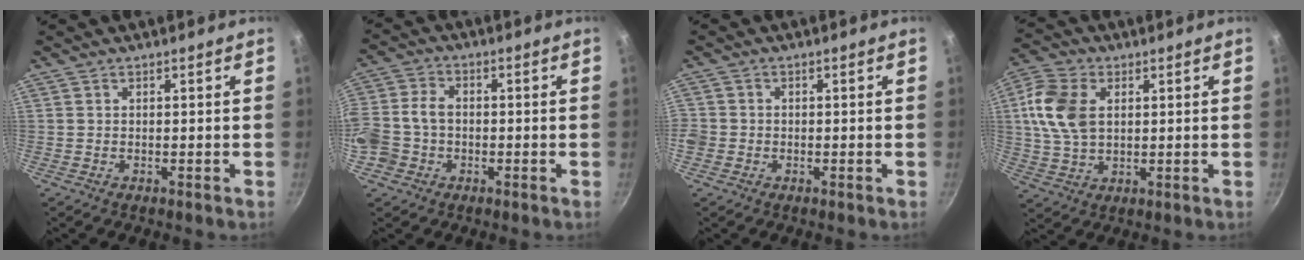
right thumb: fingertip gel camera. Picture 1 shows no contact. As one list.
[{"total": 9.8, "force": [-2.4, 7.8, 5.5], "torque": [-0.102, 0.030, -0.055]}, {"total": 3.4, "force": [-1.2, 3.0, 1.1], "torque": [-0.023, 0.008, -0.026]}, {"total": 11.9, "force": [2.2, 8.0, 8.5], "torque": [-0.155, 0.002, 0.036]}]